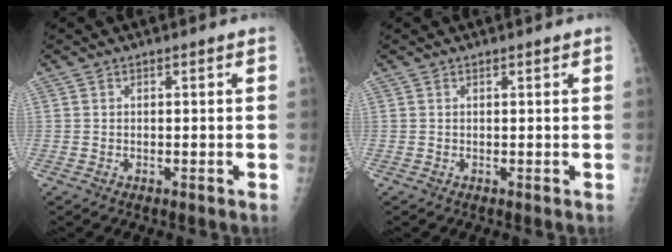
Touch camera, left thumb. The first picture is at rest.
{"total": 0.6, "force": [0.5, 0.0, 0.3], "torque": [-0.007, -0.001, 0.010]}